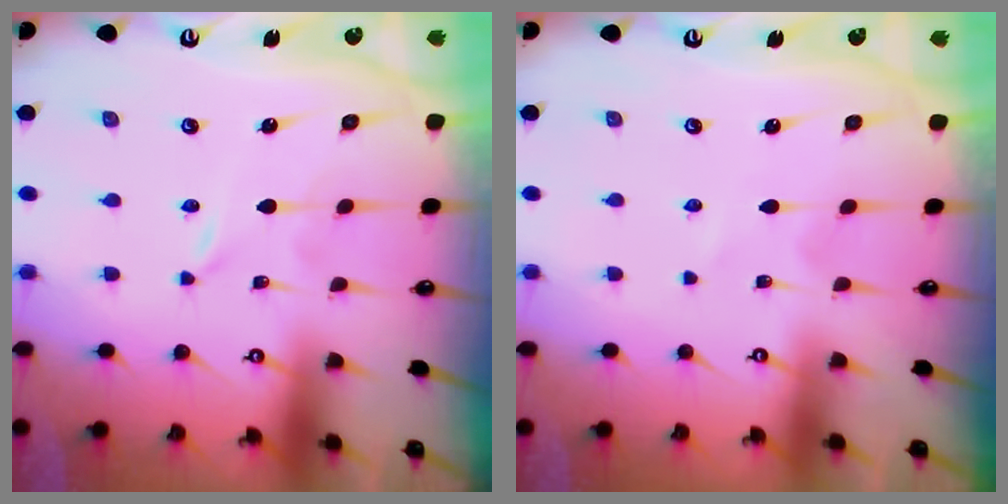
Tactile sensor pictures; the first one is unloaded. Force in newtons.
{"total": 1.0, "press": 1.0, "slide": 0.1}